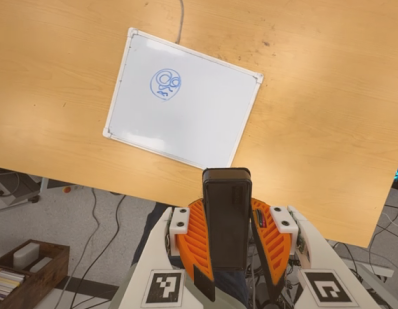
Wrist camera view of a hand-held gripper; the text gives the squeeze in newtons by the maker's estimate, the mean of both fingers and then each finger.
{"total": 9.2, "left": 7.5, "right": 10.9}